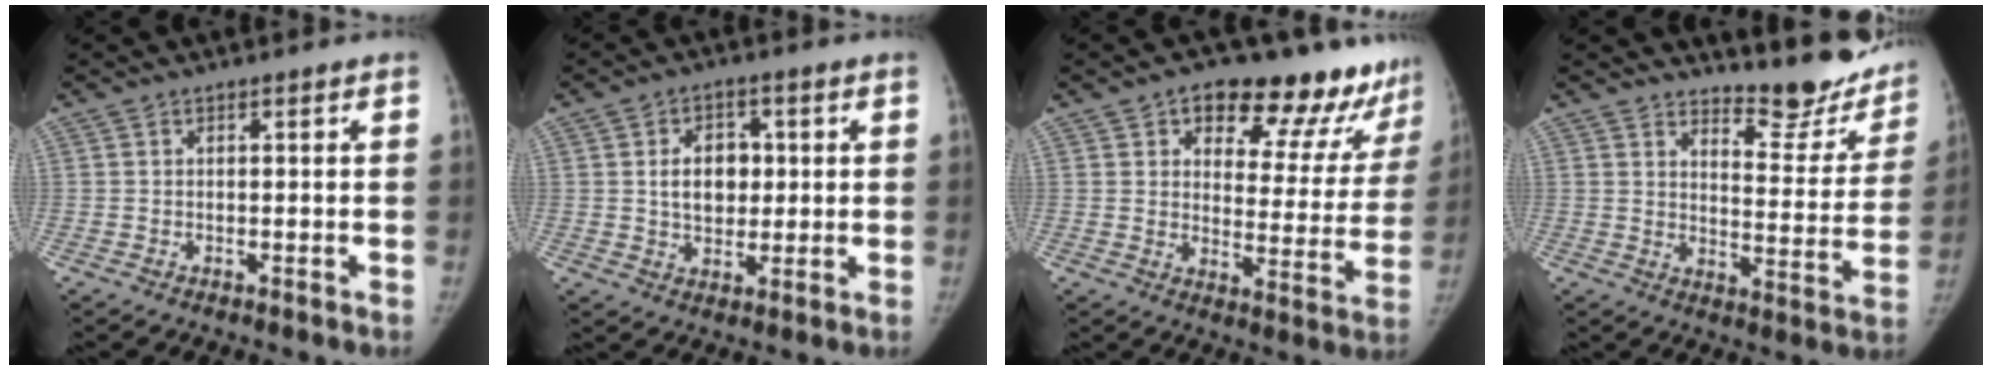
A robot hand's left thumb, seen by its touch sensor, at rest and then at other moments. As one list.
[{"total": 7.7, "force": [1.1, 5.5, 5.2], "torque": [-0.053, -0.001, 0.021]}, {"total": 19.7, "force": [14.0, 8.7, 10.8], "torque": [-0.079, -0.072, 0.179]}, {"total": 14.8, "force": [13.5, 4.5, 3.8], "torque": [-0.004, -0.133, 0.163]}]